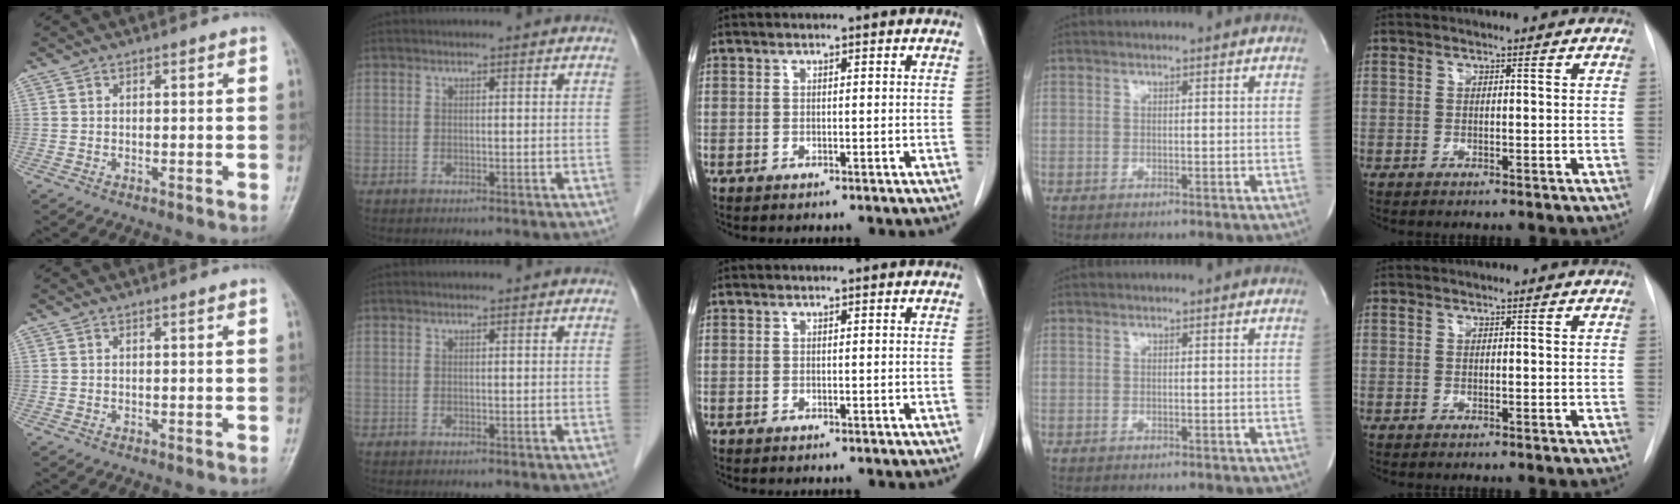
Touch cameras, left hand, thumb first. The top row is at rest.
{}